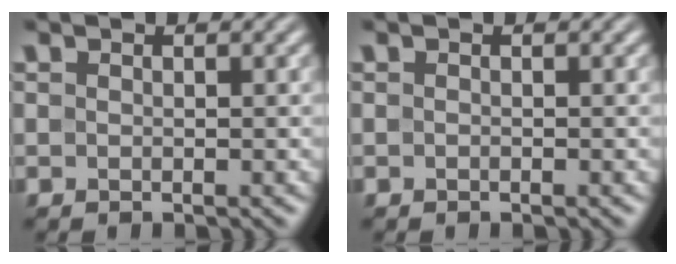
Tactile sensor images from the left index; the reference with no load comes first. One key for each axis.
{"total": 0.0}